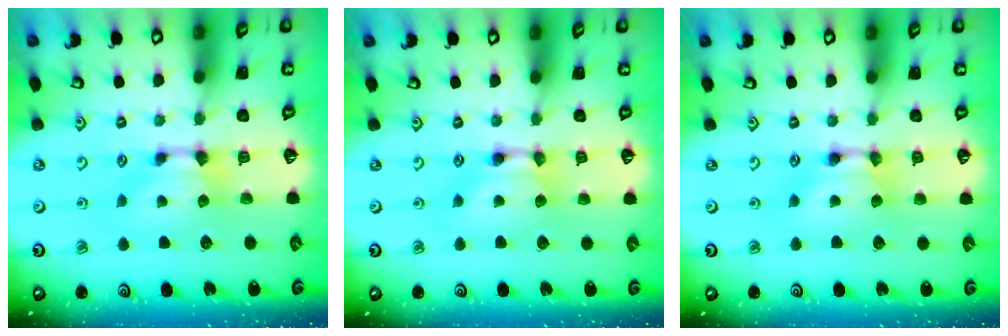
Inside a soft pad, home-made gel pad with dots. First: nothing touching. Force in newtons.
{"total": 1.6, "press": 1.6, "slide": 0.2}
{"total": 1.6, "press": 1.6, "slide": 0.2}